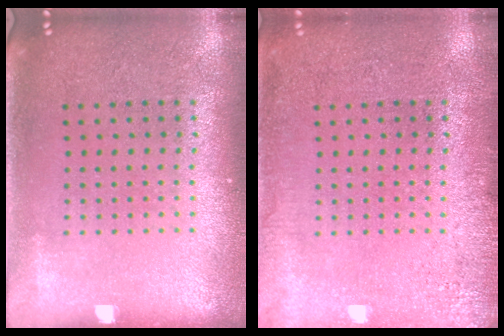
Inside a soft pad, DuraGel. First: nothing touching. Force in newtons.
{"total": 2.3, "press": 2.2, "slide": 0.3}